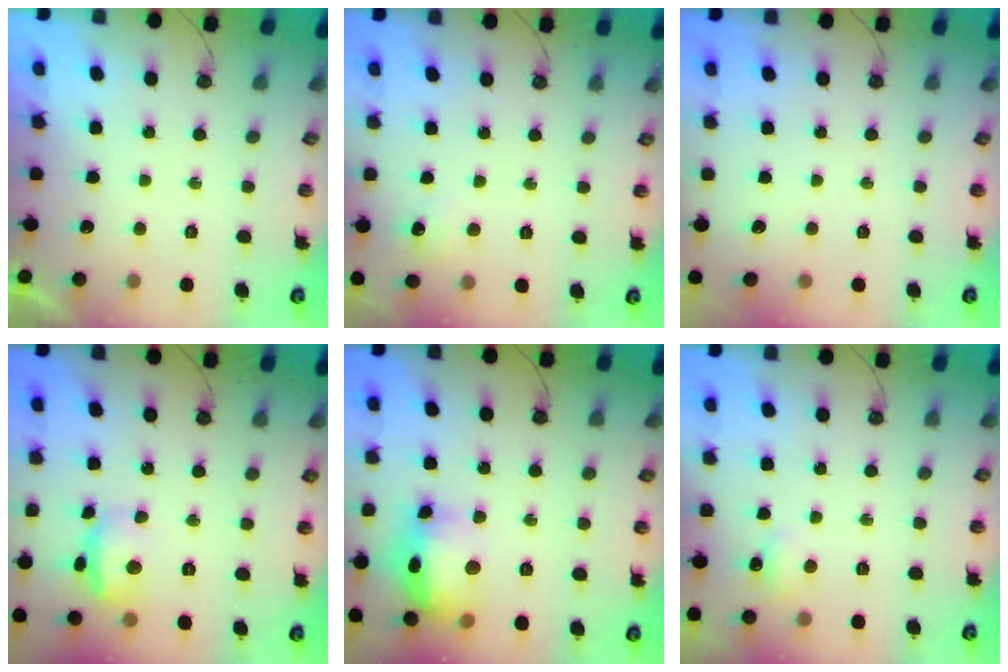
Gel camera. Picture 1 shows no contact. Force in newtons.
{"total": 6.0, "press": 5.9, "slide": 0.7}
{"total": 0.0}
{"total": 10.8, "press": 10.7, "slide": 1.5}
{"total": 15.7, "press": 15.6, "slide": 1.3}
{"total": 5.2, "press": 5.1, "slide": 0.9}